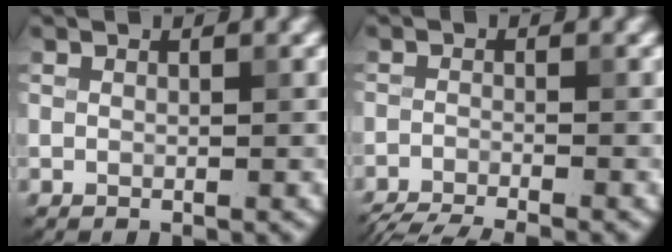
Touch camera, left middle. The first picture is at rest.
{"total": 6.9, "force": [-6.4, 1.3, 2.4], "torque": [-0.030, -0.024, -0.096]}